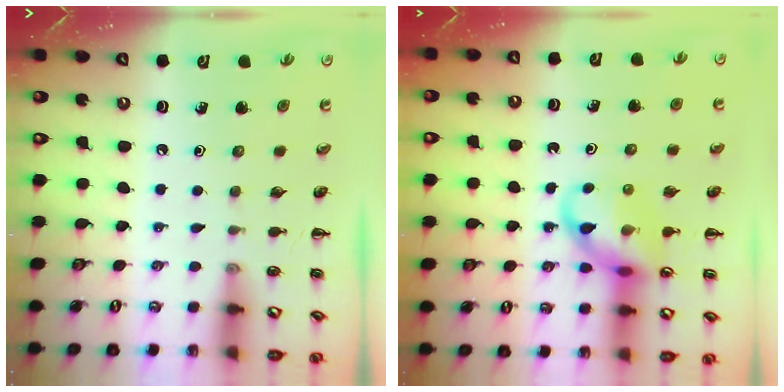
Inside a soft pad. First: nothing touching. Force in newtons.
{"total": 12.0, "press": 11.9, "slide": 1.6}